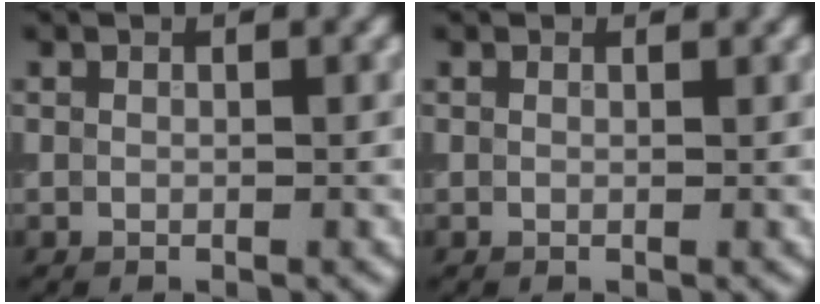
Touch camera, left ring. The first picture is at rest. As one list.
[{"total": 0.7, "force": [0.7, 0.2, 0.1], "torque": [-0.002, -0.005, 0.005]}]